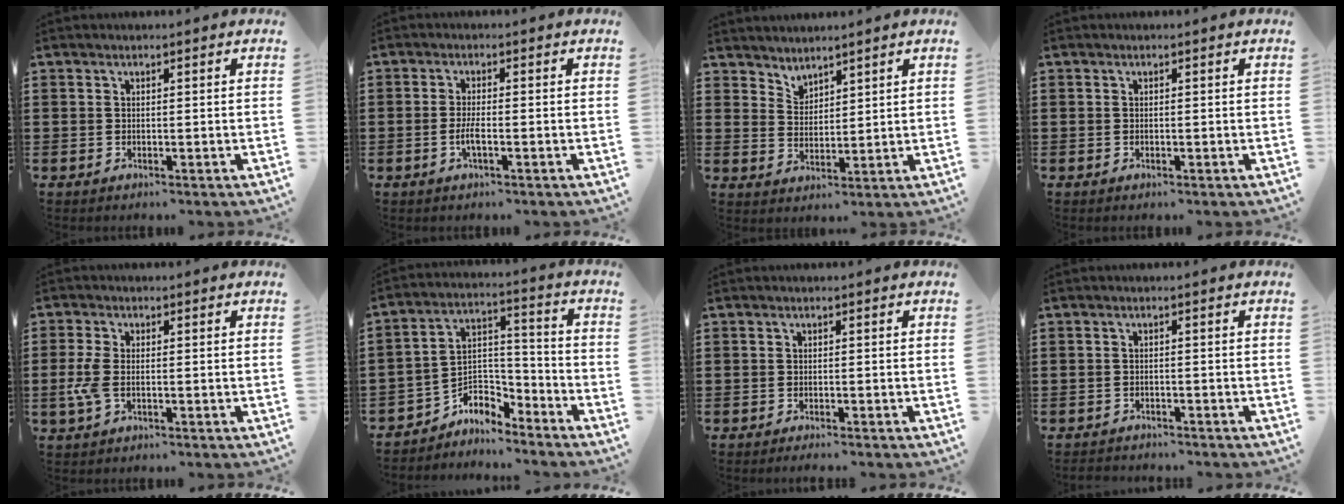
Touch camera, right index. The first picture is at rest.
{"total": 2.7, "force": [-1.0, 0.6, 2.5], "torque": [-0.051, -0.002, -0.020]}
{"total": 2.9, "force": [2.8, 0.6, -0.6], "torque": [0.001, -0.006, 0.055]}
{"total": 0.0}
{"total": 3.8, "force": [-0.8, 1.8, 3.2], "torque": [-0.087, -0.007, -0.021]}
{"total": 5.3, "force": [-4.3, 2.8, 1.2], "torque": [-0.035, 0.002, -0.091]}
{"total": 0.6, "force": [-0.6, 0.0, 0.1], "torque": [-0.004, -0.002, -0.012]}
{"total": 1.2, "force": [-1.2, 0.1, -0.1], "torque": [-0.002, 0.000, -0.025]}